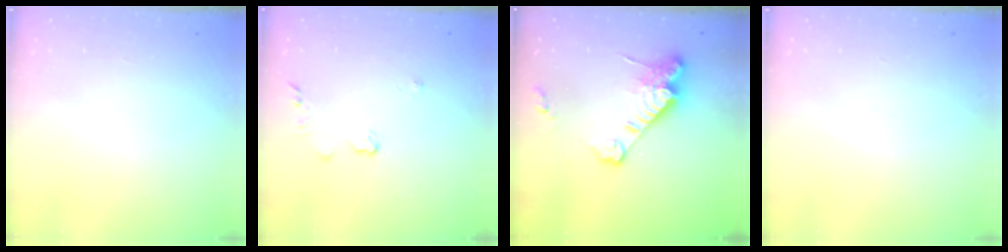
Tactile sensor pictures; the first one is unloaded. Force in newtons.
{"total": 3.9, "press": 3.9, "slide": 0.4}
{"total": 14.1, "press": 14.0, "slide": 1.5}
{"total": 0.0}